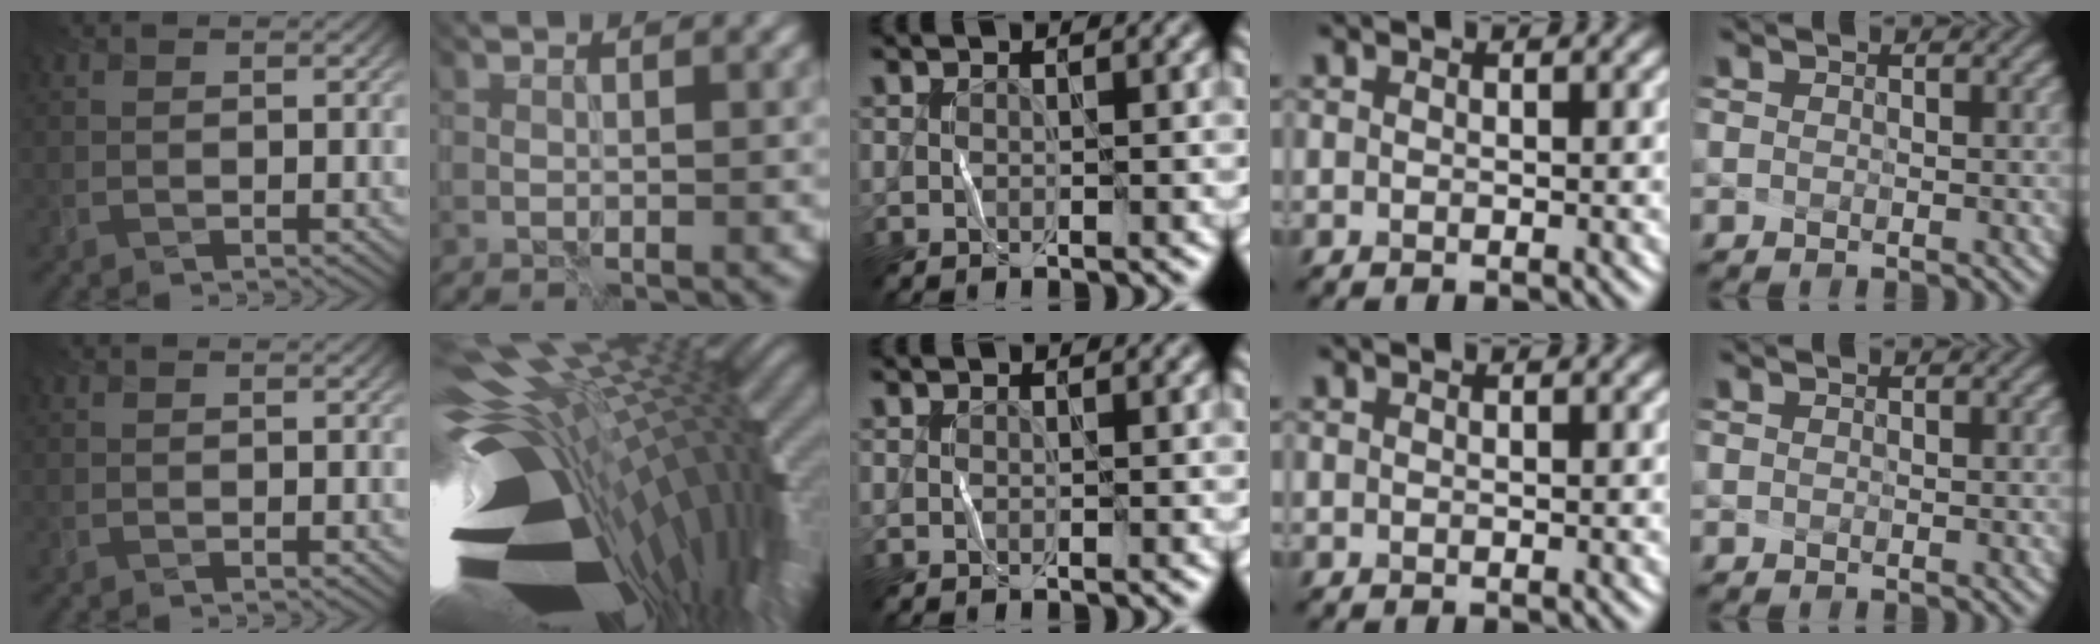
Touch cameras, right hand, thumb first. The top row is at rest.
{"index": {"total": 18.8, "force": [-5.5, 9.7, 15.1], "torque": [-0.250, -0.016, -0.051]}}